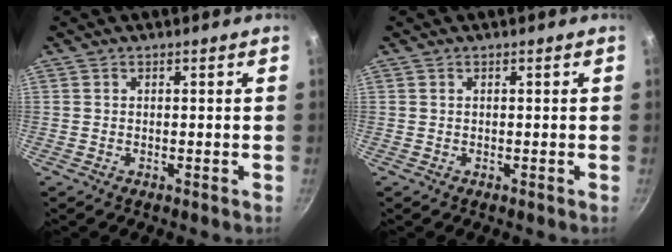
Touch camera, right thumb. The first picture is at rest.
{"total": 0.0}